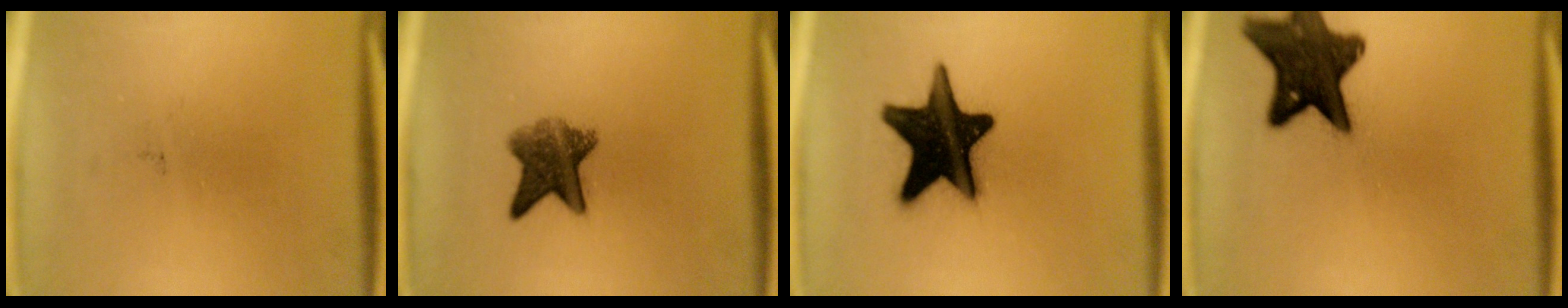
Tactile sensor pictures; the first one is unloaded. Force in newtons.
{"total": 7.0}
{"total": 19.8}
{"total": 14.2}